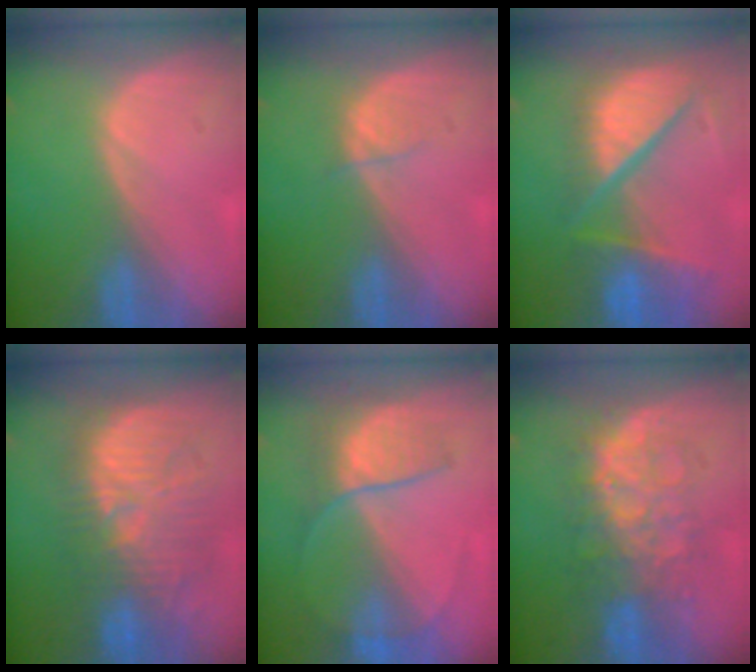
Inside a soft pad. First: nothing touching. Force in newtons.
{"total": 1.6, "press": 1.5, "slide": 0.2}
{"total": 11.7, "press": 10.0, "slide": 6.1}
{"total": 11.4, "press": 11.2, "slide": 2.4}
{"total": 6.5, "press": 6.4, "slide": 1.0}
{"total": 8.3, "press": 8.3, "slide": 0.2}